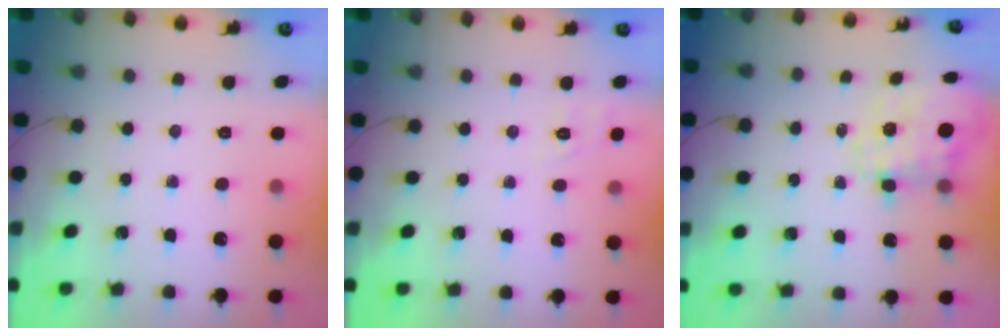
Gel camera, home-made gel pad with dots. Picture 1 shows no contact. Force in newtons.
{"total": 2.1, "press": 0.8, "slide": 1.9}
{"total": 3.4, "press": 3.2, "slide": 1.2}